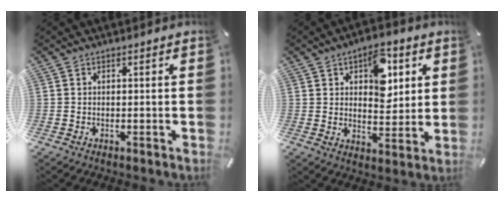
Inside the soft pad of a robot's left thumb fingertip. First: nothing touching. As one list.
[{"total": 11.2, "force": [4.8, 6.9, 7.3], "torque": [-0.086, -0.014, 0.077]}]